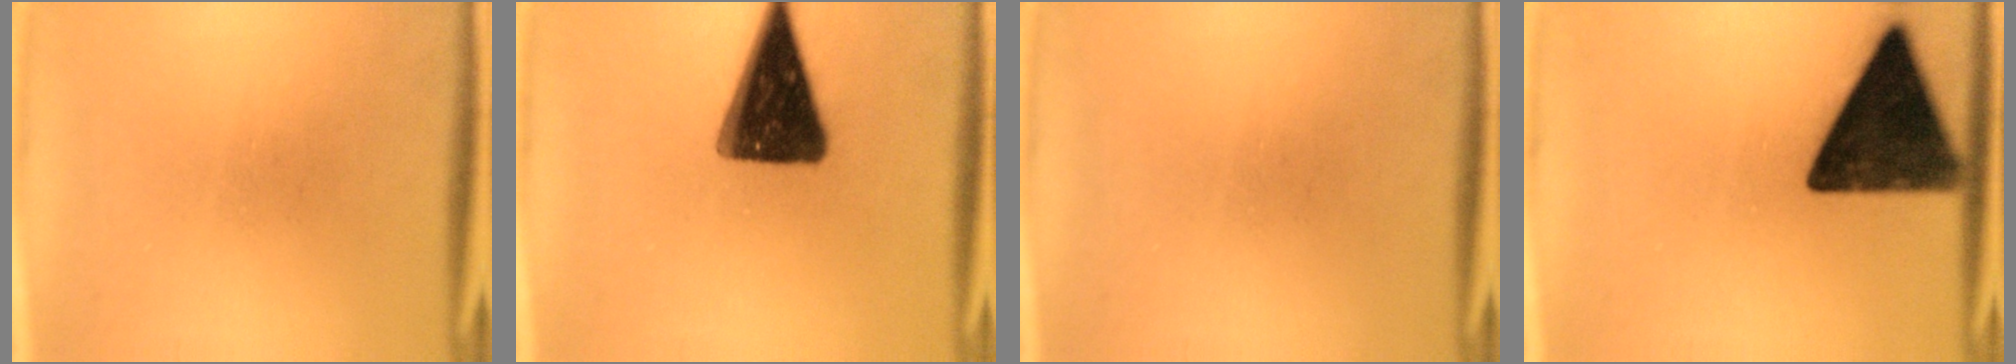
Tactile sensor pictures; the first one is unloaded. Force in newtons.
{"total": 15.4}
{"total": 0.0}
{"total": 15.9}